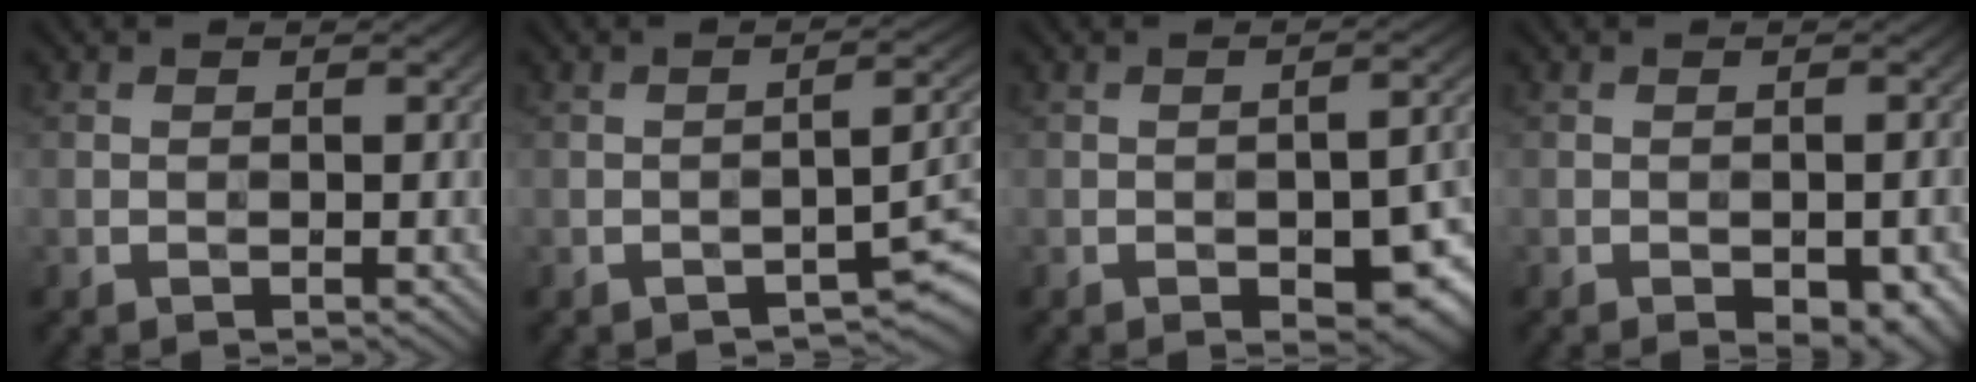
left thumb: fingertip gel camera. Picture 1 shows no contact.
{"total": 3.8, "force": [-2.5, 1.0, 2.8], "torque": [-0.034, 0.011, -0.035]}
{"total": 9.4, "force": [-3.9, 4.0, 7.6], "torque": [-0.097, -0.007, -0.048]}
{"total": 4.8, "force": [-2.5, 1.9, 3.7], "torque": [-0.046, -0.002, -0.024]}